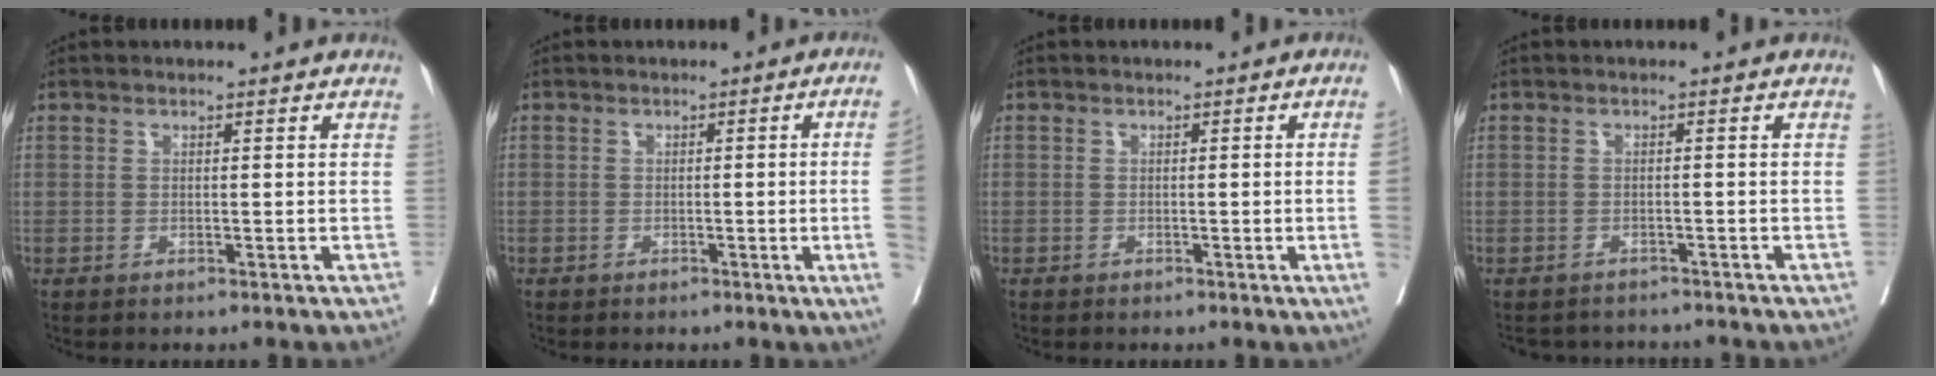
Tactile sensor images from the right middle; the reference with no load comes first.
{"total": 6.2, "force": [-0.9, -2.2, 5.7], "torque": [-0.054, -0.013, -0.013]}
{"total": 2.4, "force": [-0.4, -0.9, 2.2], "torque": [-0.025, -0.003, -0.004]}
{"total": 5.2, "force": [-5.0, 1.3, 0.2], "torque": [-0.002, 0.000, -0.065]}